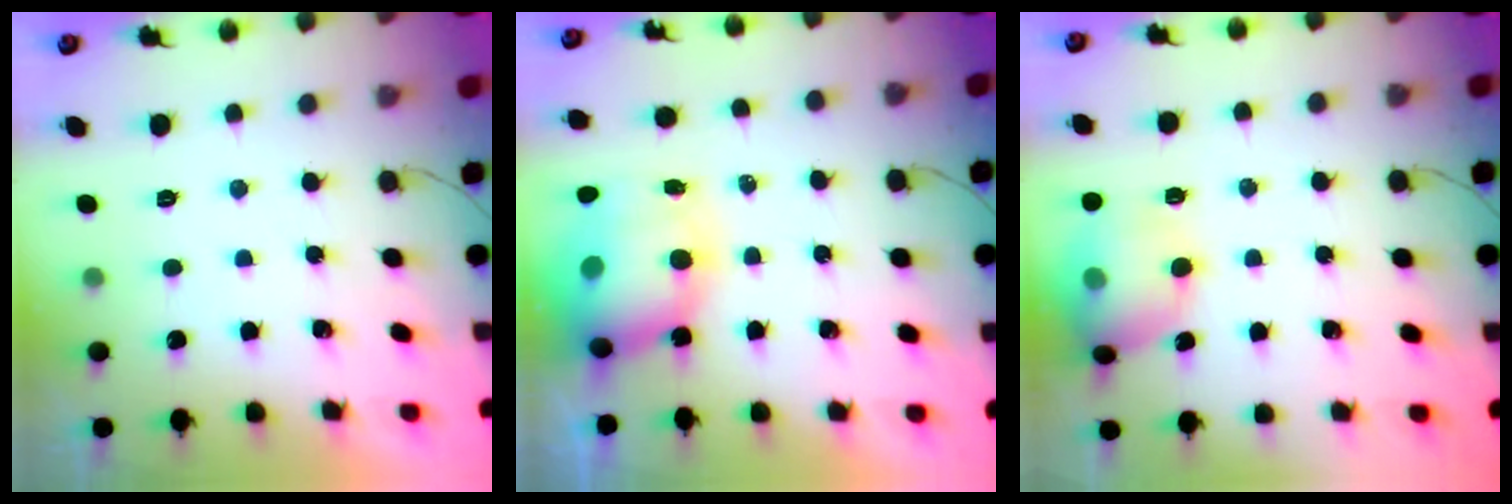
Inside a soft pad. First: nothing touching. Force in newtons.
{"total": 12.0, "press": 11.6, "slide": 3.0}
{"total": 13.8, "press": 13.6, "slide": 2.8}